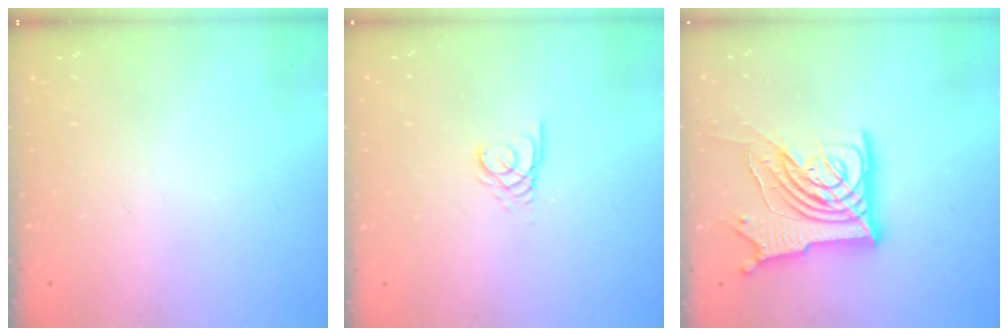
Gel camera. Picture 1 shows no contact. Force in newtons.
{"total": 2.7, "press": 2.7, "slide": 0.3}
{"total": 17.0, "press": 16.9, "slide": 1.7}